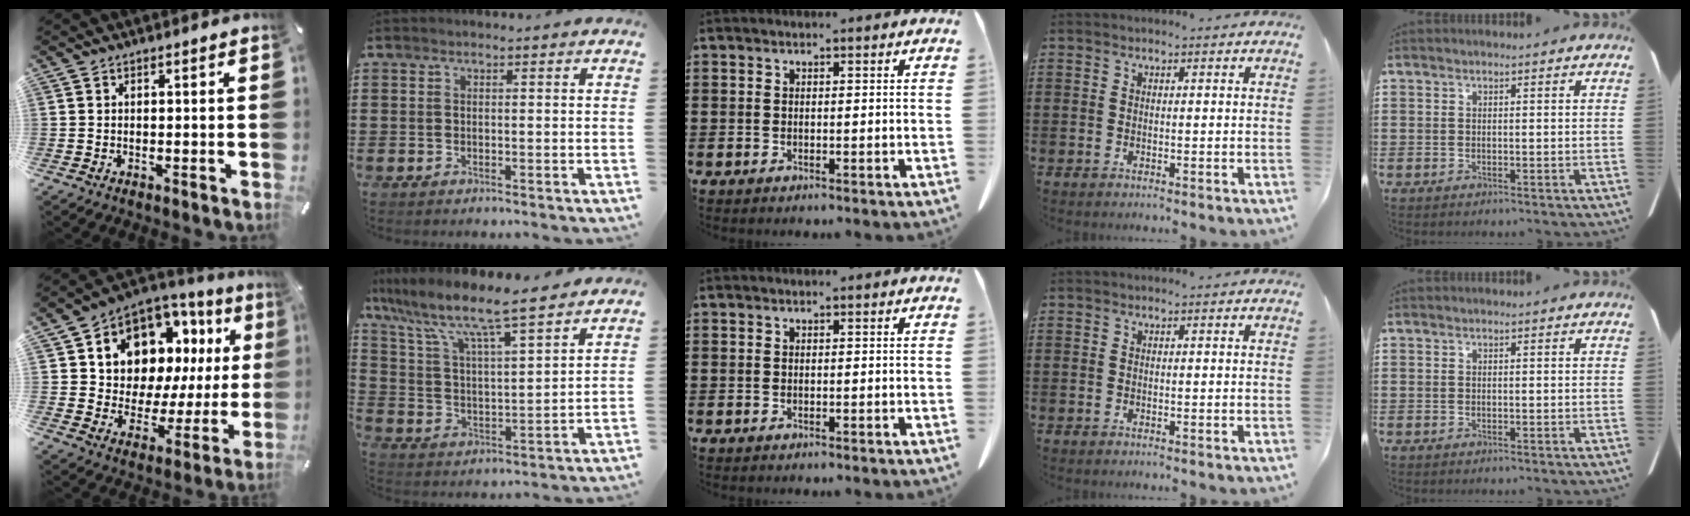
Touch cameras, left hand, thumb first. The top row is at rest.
{"thumb": {"total": 11.8, "force": [7.2, 8.3, 4.2], "torque": [-0.079, -0.074, 0.133]}, "index": {"total": 7.9, "force": [6.8, 0.9, 3.9], "torque": [-0.104, -0.039, 0.112]}}